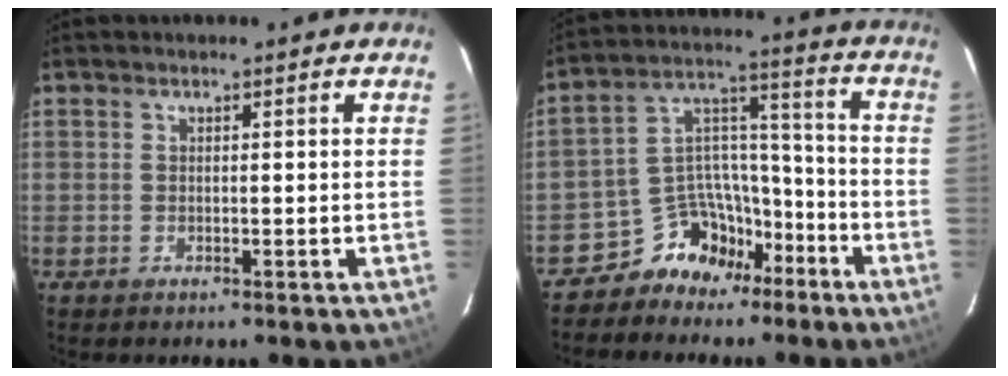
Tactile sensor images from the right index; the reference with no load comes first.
{"total": 10.8, "force": [-7.7, 6.8, 3.1], "torque": [-0.056, 0.060, -0.128]}